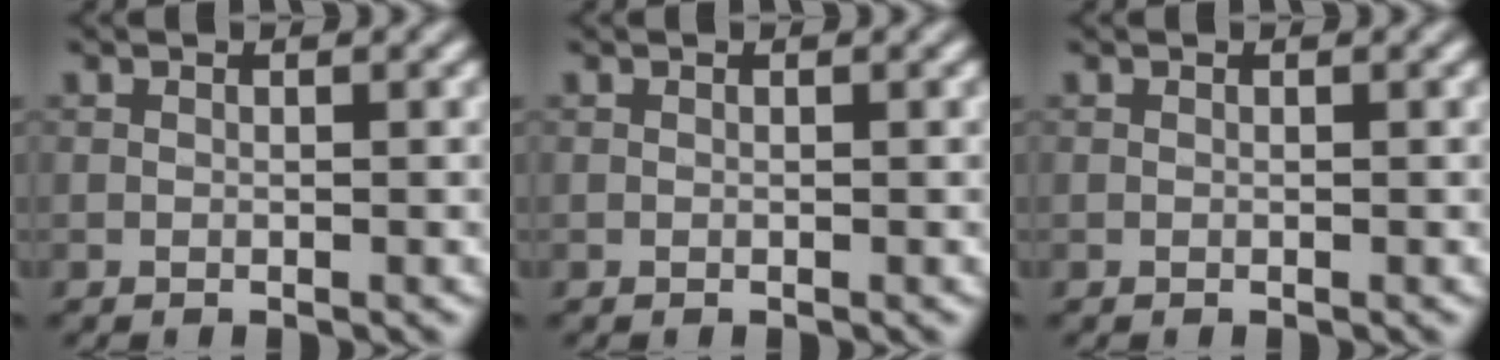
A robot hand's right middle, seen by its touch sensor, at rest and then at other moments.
{"total": 0.0}
{"total": 0.0}